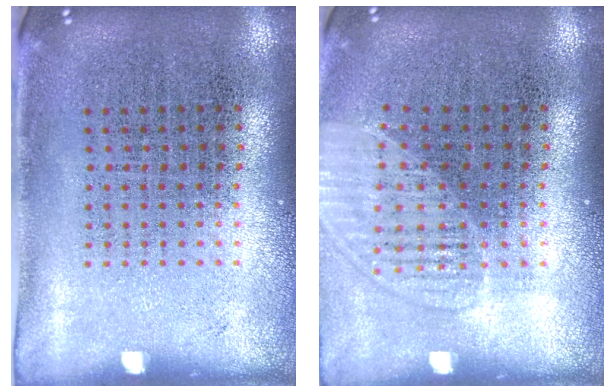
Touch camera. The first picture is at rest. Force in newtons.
{"total": 1.3, "press": 1.3, "slide": 0.2}